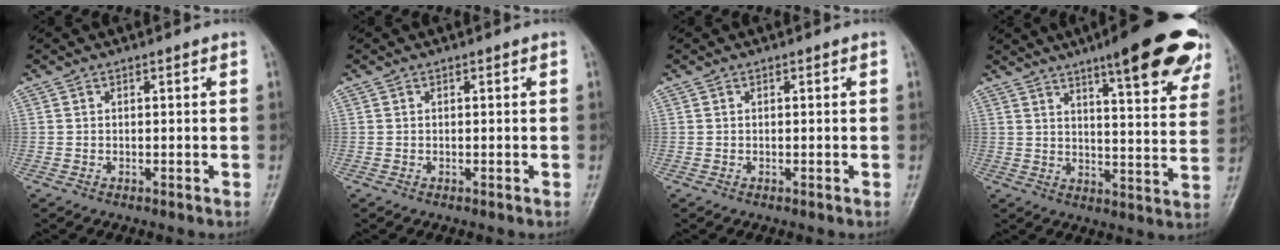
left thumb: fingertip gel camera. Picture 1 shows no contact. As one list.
[{"total": 0.0}, {"total": 0.0}, {"total": 21.2, "force": [13.7, 4.7, 15.5], "torque": [-0.172, -0.048, 0.173]}]